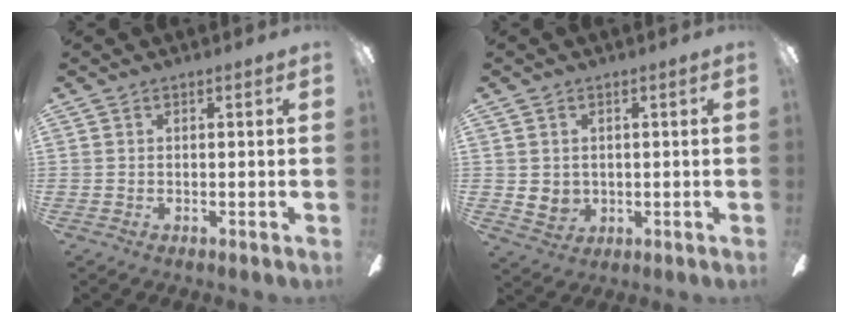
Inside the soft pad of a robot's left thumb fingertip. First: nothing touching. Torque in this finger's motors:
{"motor_torque": [0.08, 0.41, -0.11, 0.14, 0.05]}